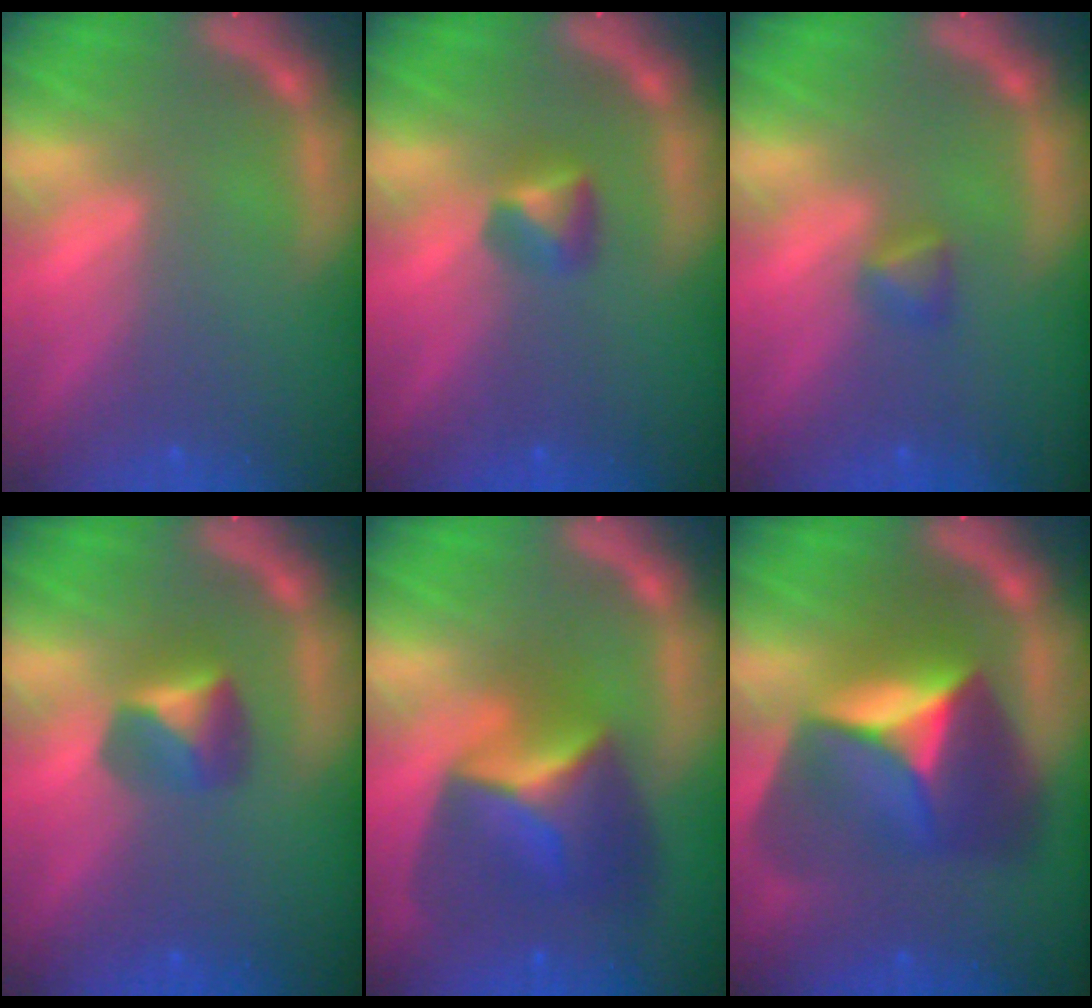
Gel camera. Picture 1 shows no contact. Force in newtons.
{"total": 1.9}
{"total": 1.4}
{"total": 2.9}
{"total": 7.4}
{"total": 10.0}